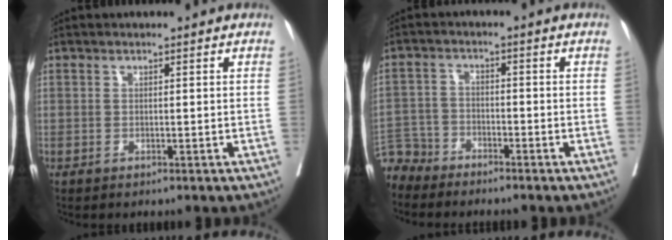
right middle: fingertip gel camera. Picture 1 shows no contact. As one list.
[{"total": 5.8, "force": [-5.4, 1.9, -0.4], "torque": [0.012, -0.002, -0.112]}]